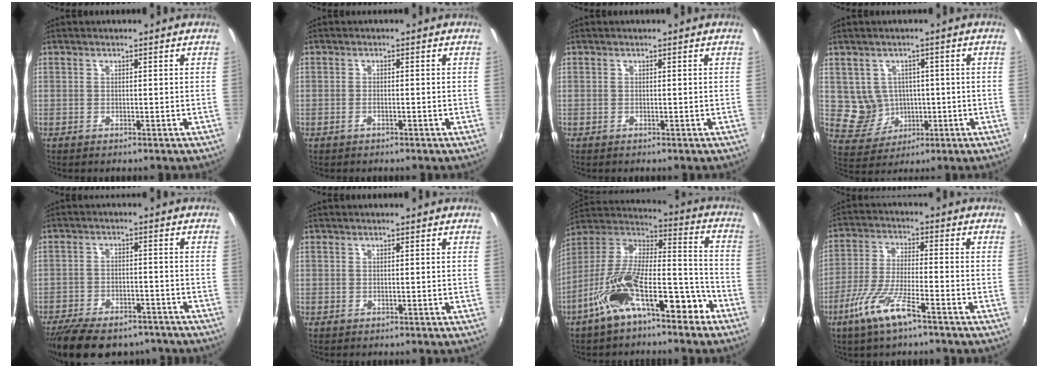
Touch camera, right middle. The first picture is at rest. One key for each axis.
{"total": 1.0, "fx": -0.8, "fy": 0.3, "fz": 0.6, "tx": -0.014, "ty": 0.000, "tz": -0.016}
{"total": 0.0}
{"total": 6.7, "fx": 0.2, "fy": 6.5, "fz": 1.6, "tx": -0.044, "ty": 0.010, "tz": 0.024}
{"total": 16.6, "fx": -13.0, "fy": 6.9, "fz": 7.8, "tx": -0.170, "ty": -0.021, "tz": -0.190}
{"total": 0.0}
{"total": 19.1, "fx": -11.0, "fy": 7.0, "fz": 13.9, "tx": -0.229, "ty": 0.016, "tz": -0.191}
{"total": 9.9, "fx": -5.9, "fy": 1.6, "fz": 7.8, "tx": -0.166, "ty": -0.011, "tz": -0.116}